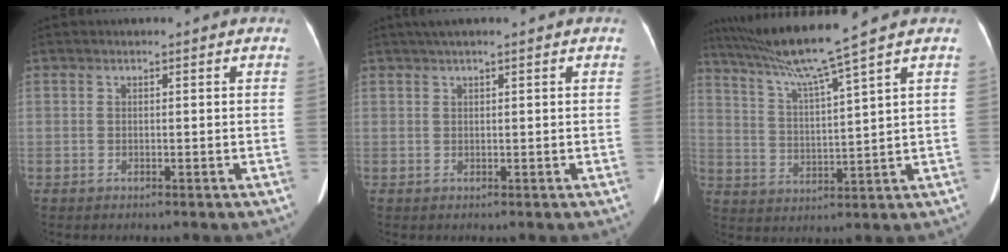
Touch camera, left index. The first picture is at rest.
{"total": 2.7, "force": [2.0, -0.1, 1.9], "torque": [-0.031, 0.025, 0.036]}
{"total": 10.3, "force": [8.1, -3.0, 5.6], "torque": [-0.102, -0.004, 0.152]}